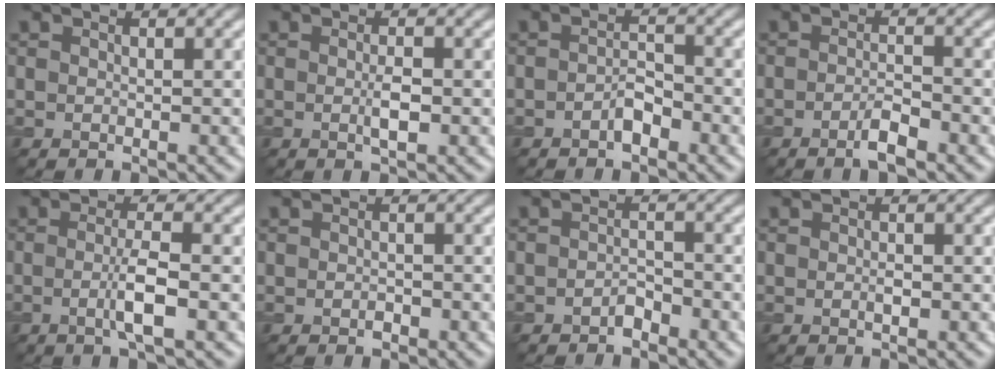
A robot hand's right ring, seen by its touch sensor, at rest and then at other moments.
{"total": 1.6, "force": [-0.2, 0.3, 1.6], "torque": [-0.029, -0.003, -0.004]}
{"total": 1.7, "force": [-1.1, 0.6, 1.2], "torque": [-0.022, 0.004, -0.021]}
{"total": 2.1, "force": [-1.3, 0.3, 1.6], "torque": [-0.029, 0.002, -0.027]}
{"total": 3.0, "force": [-0.5, 0.4, 2.9], "torque": [-0.054, -0.004, -0.013]}
{"total": 0.6, "force": [-0.3, 0.3, 0.3], "torque": [-0.005, 0.000, -0.006]}
{"total": 1.2, "force": [-1.0, 0.5, 0.5], "torque": [-0.008, 0.004, -0.018]}
{"total": 0.5, "force": [-0.1, 0.2, 0.5], "torque": [-0.011, 0.000, -0.001]}